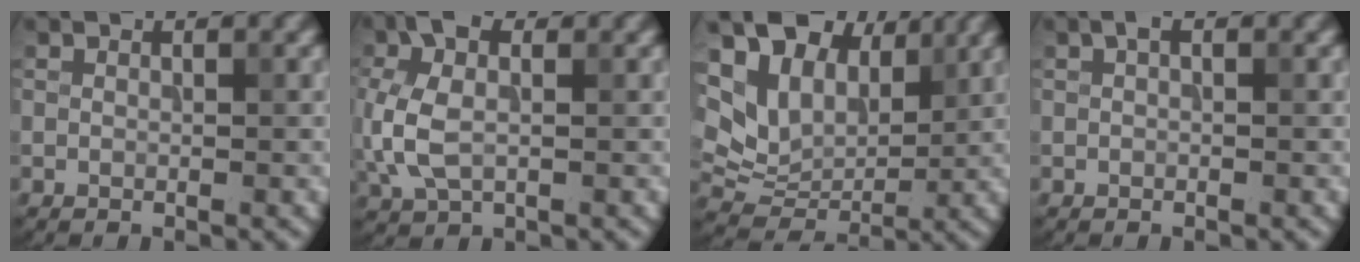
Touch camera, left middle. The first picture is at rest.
{"total": 5.9, "force": [-0.1, 3.5, 4.7], "torque": [-0.128, 0.008, -0.010]}
{"total": 9.3, "force": [4.5, 6.3, 5.2], "torque": [-0.120, 0.011, 0.082]}
{"total": 0.6, "force": [0.2, 0.3, 0.5], "torque": [-0.009, 0.004, 0.002]}